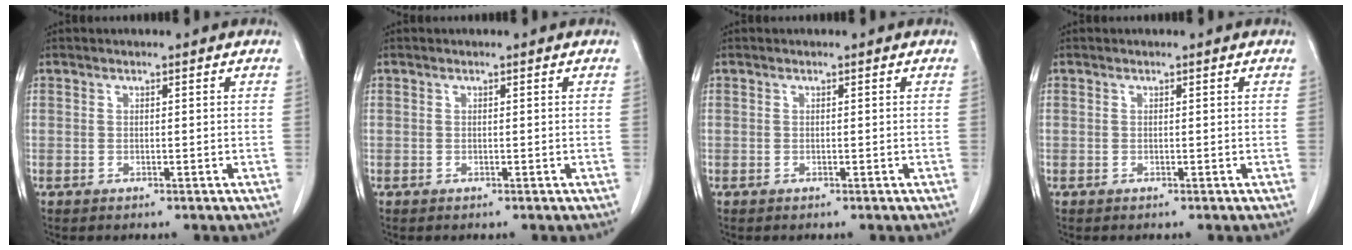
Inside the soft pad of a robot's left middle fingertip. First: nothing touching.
{"total": 0.0}
{"total": 0.0}
{"total": 0.0}